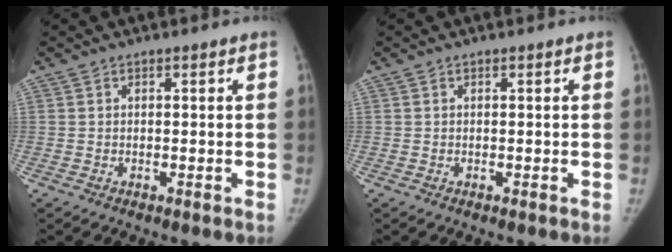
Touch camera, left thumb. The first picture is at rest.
{"total": 0.0}